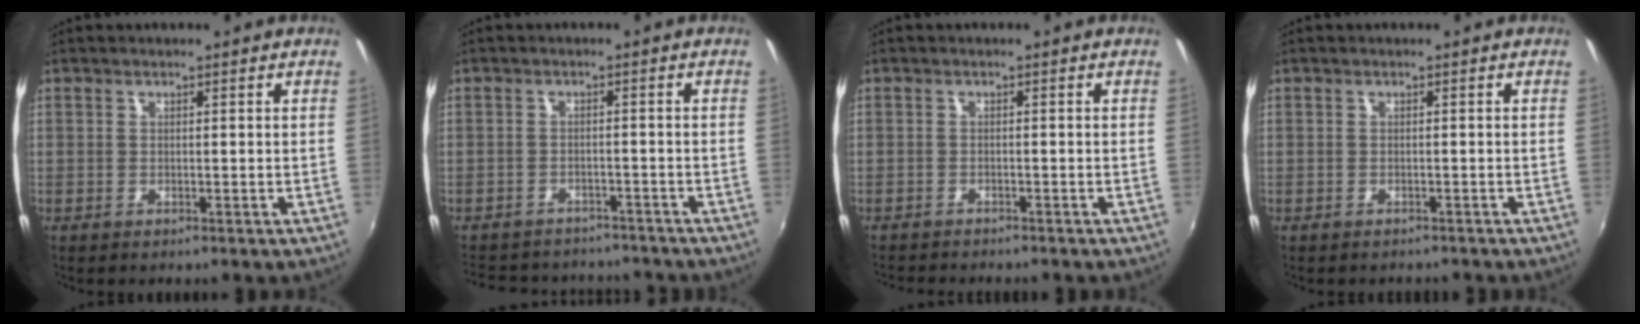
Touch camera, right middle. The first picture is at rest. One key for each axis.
{"total": 13.7, "fx": -11.9, "fy": 5.2, "fz": 4.3, "tx": -0.105, "ty": 0.008, "tz": -0.163}
{"total": 3.7, "fx": -3.5, "fy": 0.4, "fz": 0.9, "tx": -0.032, "ty": -0.018, "tz": -0.060}
{"total": 2.1, "fx": -1.9, "fy": 0.7, "fz": 0.5, "tx": -0.015, "ty": -0.013, "tz": -0.024}